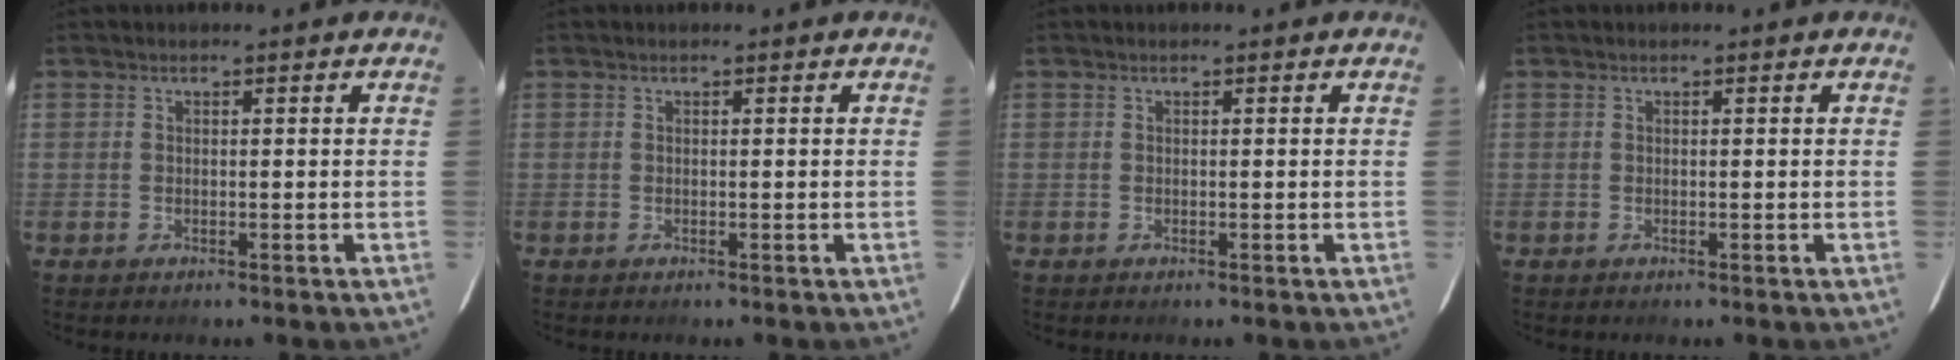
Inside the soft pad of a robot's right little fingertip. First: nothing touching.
{"total": 0.0}
{"total": 0.0}
{"total": 0.0}